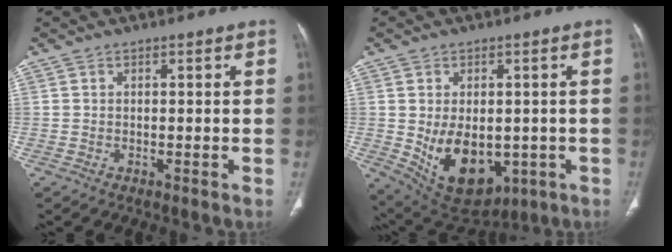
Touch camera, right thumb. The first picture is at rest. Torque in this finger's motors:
{"motor_torque": [-0.82, 1.00, 0.49, 0.63, 0.11]}